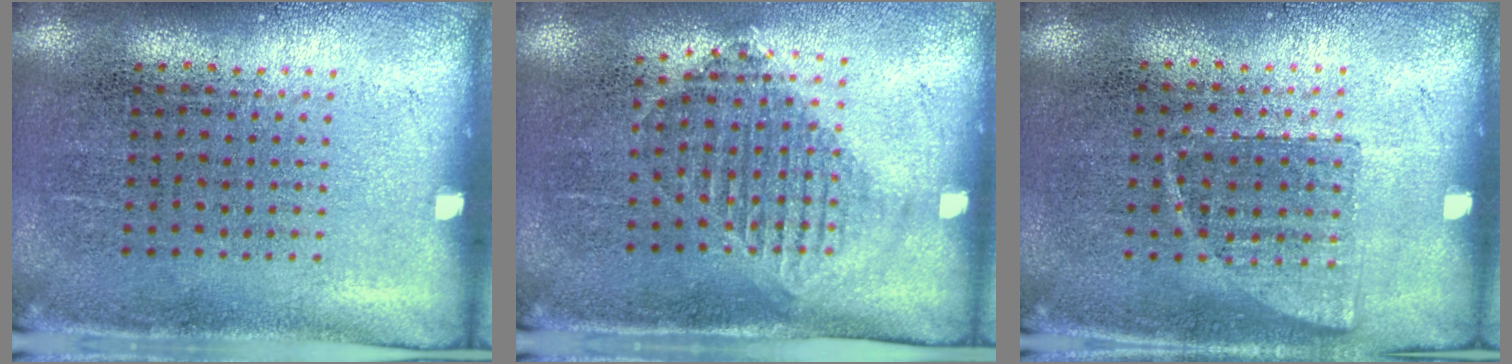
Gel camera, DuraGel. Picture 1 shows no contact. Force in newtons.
{"total": 1.2, "press": 1.1, "slide": 0.5}
{"total": 0.8, "press": 0.7, "slide": 0.3}